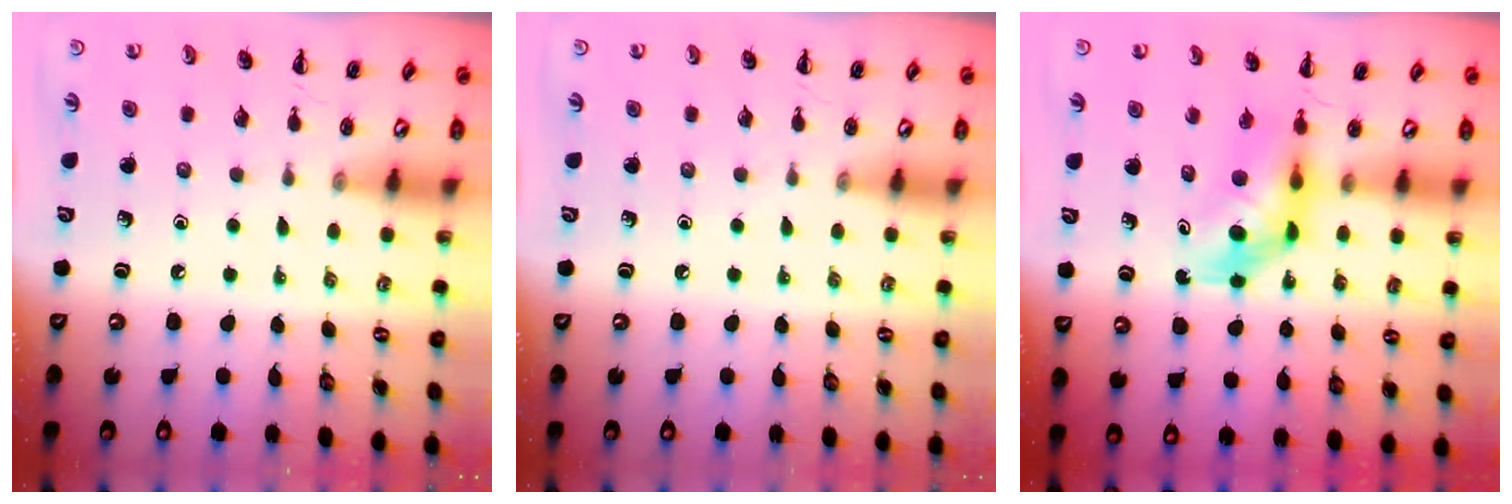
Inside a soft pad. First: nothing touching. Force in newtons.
{"total": 0.0}
{"total": 5.1, "press": 5.0, "slide": 0.6}